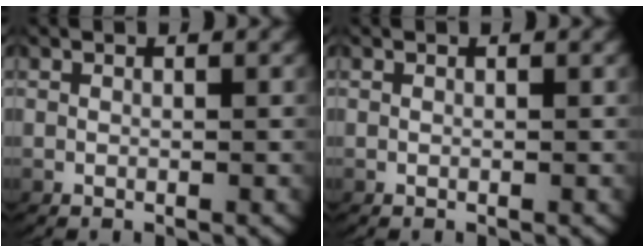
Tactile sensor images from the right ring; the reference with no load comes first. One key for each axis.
{"total": 0.0}